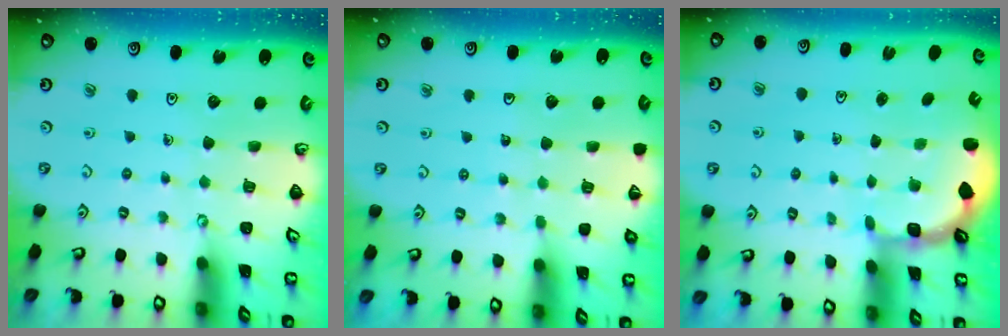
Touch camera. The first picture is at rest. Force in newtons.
{"total": 2.6, "press": 2.6, "slide": 0.2}
{"total": 2.7, "press": 2.1, "slide": 1.7}